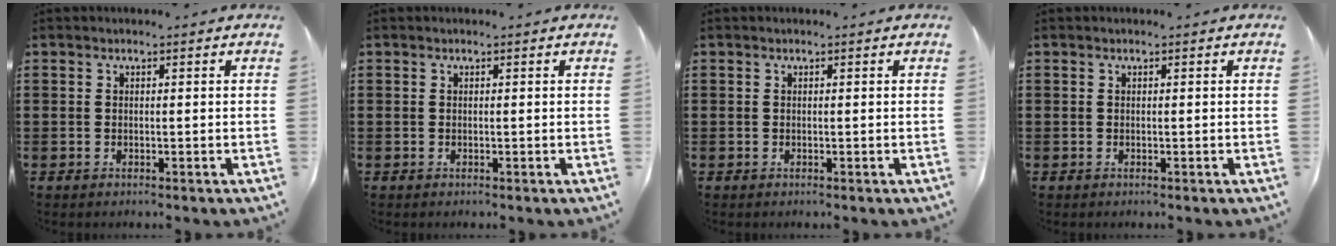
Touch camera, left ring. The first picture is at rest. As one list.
[{"total": 0.0}, {"total": 0.0}, {"total": 0.0}]